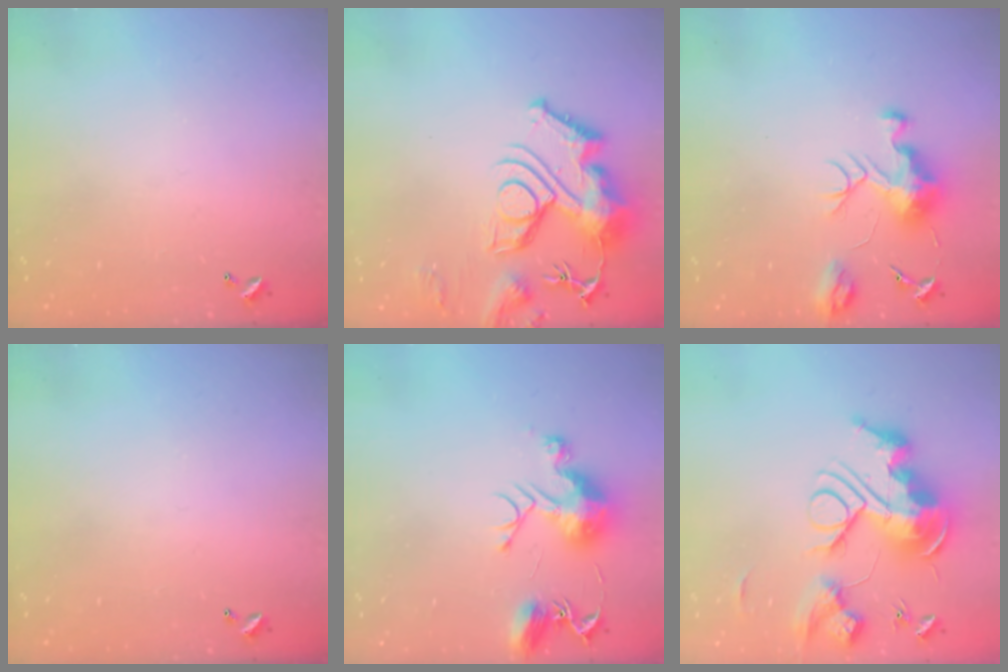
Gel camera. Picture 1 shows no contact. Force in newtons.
{"total": 16.0, "press": 15.9, "slide": 1.6}
{"total": 9.5, "press": 9.5, "slide": 0.4}
{"total": 0.0}
{"total": 10.2, "press": 10.2, "slide": 0.5}
{"total": 0.7, "press": 0.7, "slide": 0.0}